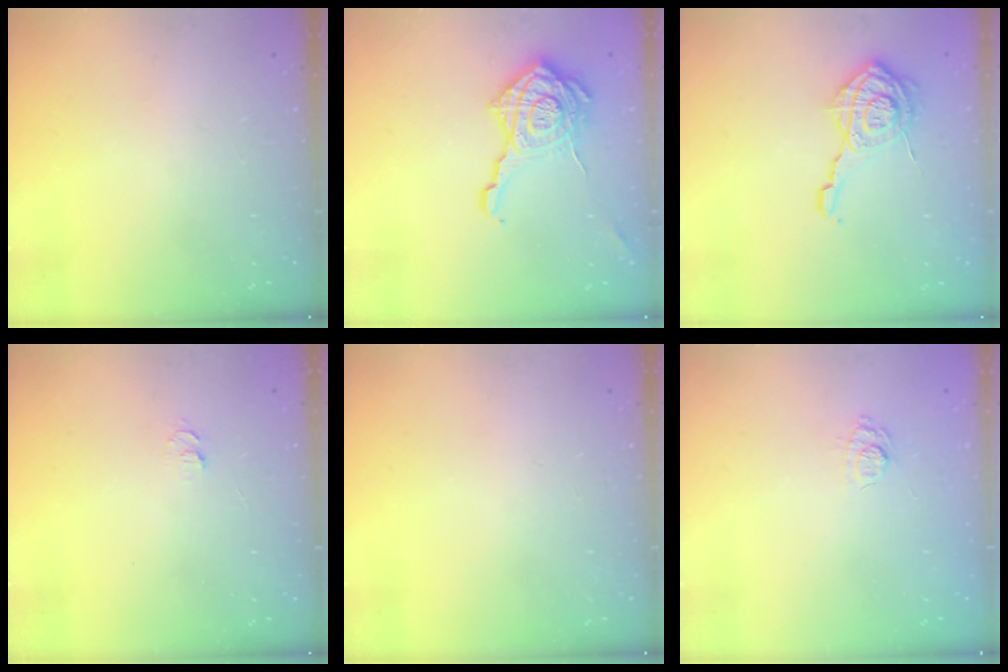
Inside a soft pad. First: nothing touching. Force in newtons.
{"total": 20.0, "press": 19.9, "slide": 0.8}
{"total": 11.7, "press": 11.6, "slide": 0.7}
{"total": 4.2, "press": 4.1, "slide": 0.5}
{"total": 0.0}
{"total": 8.1, "press": 7.9, "slide": 1.4}